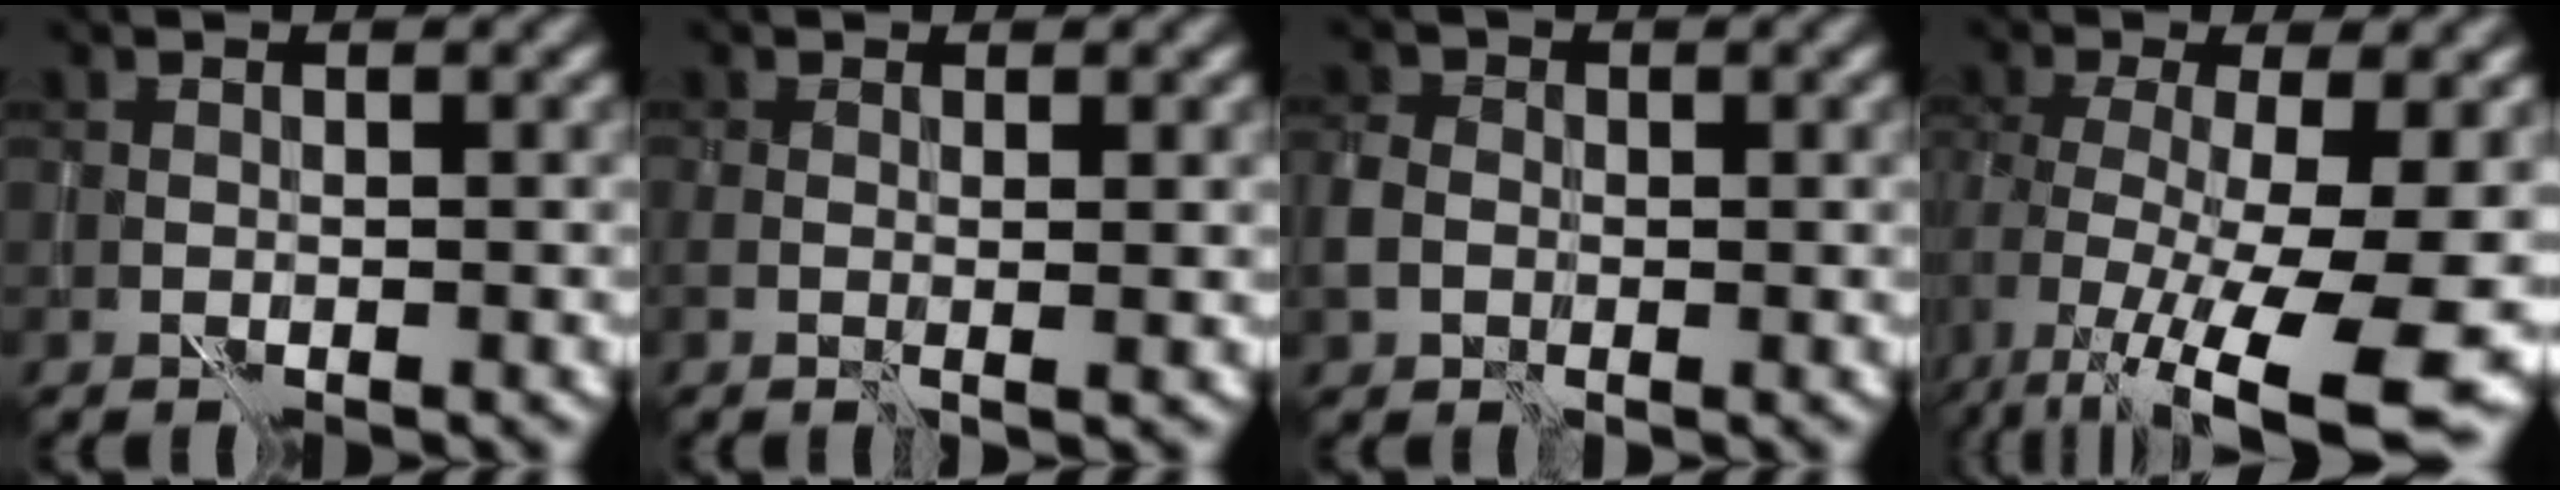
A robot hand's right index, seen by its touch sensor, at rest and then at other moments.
{"total": 1.6, "force": [0.2, 0.3, 1.5], "torque": [-0.023, -0.002, 0.004]}
{"total": 3.1, "force": [-0.6, 2.6, 1.6], "torque": [-0.040, 0.000, -0.015]}
{"total": 13.7, "force": [-5.0, 4.6, 11.8], "torque": [-0.221, -0.014, -0.069]}